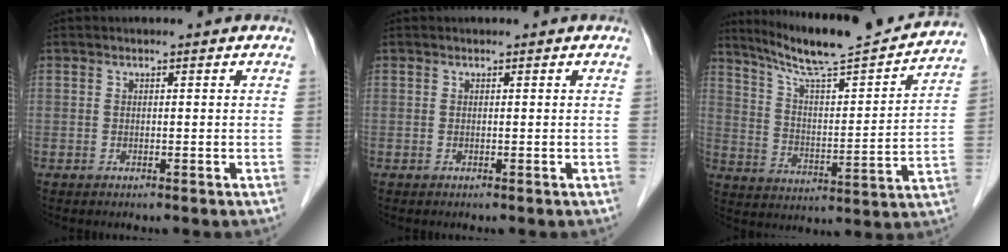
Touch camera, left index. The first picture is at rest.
{"total": 0.0}
{"total": 20.2, "force": [18.2, 0.8, 8.9], "torque": [-0.147, -0.009, 0.271]}